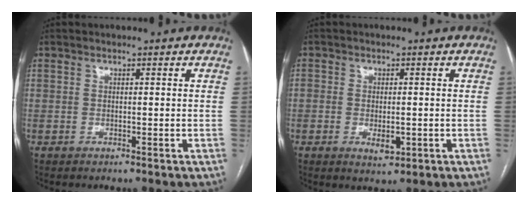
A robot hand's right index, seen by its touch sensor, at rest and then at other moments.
{"total": 4.3, "force": [-1.0, 2.4, 3.4], "torque": [-0.058, -0.004, -0.009]}